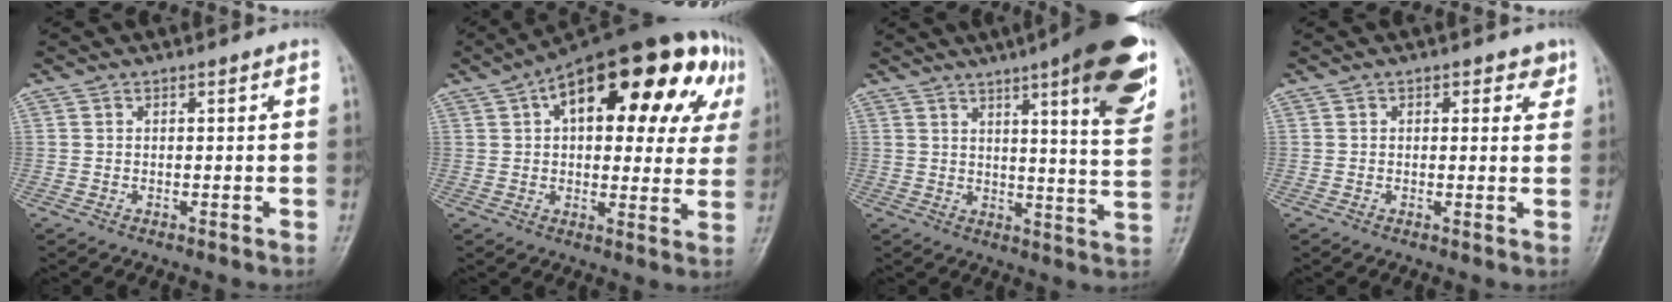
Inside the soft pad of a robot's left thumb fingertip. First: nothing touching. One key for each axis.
{"total": 27.6, "fx": 10.3, "fy": 13.2, "fz": 21.9, "tx": -0.279, "ty": 0.034, "tz": 0.139}
{"total": 17.9, "fx": 9.4, "fy": 3.1, "fz": 14.9, "tx": -0.172, "ty": -0.042, "tz": 0.121}
{"total": 2.9, "fx": 1.4, "fy": 1.8, "fz": 1.7, "tx": 0.002, "ty": -0.004, "tz": 0.013}